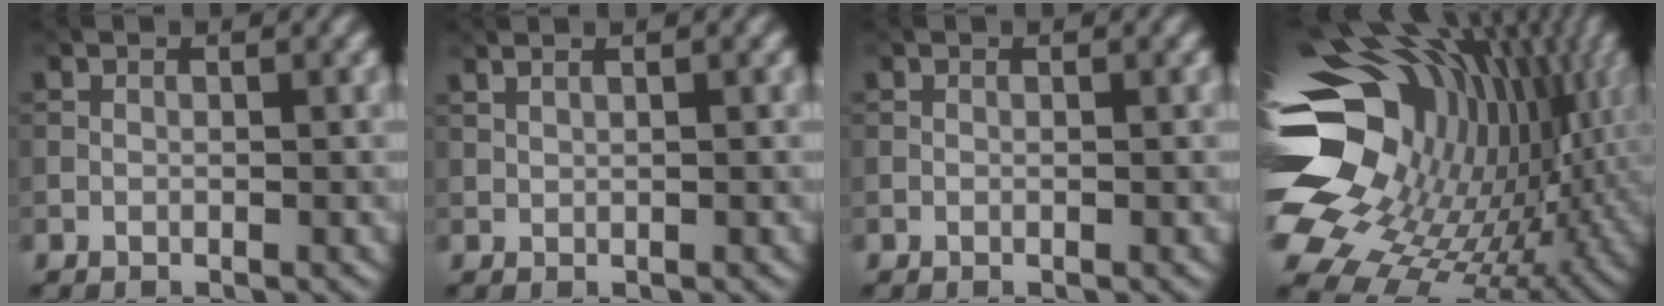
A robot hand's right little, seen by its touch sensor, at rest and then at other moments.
{"total": 2.1, "force": [1.6, 0.7, 1.2], "torque": [-0.019, 0.007, 0.011]}
{"total": 0.0}
{"total": 20.4, "force": [0.6, 14.1, 14.7], "torque": [-0.293, -0.030, 0.029]}